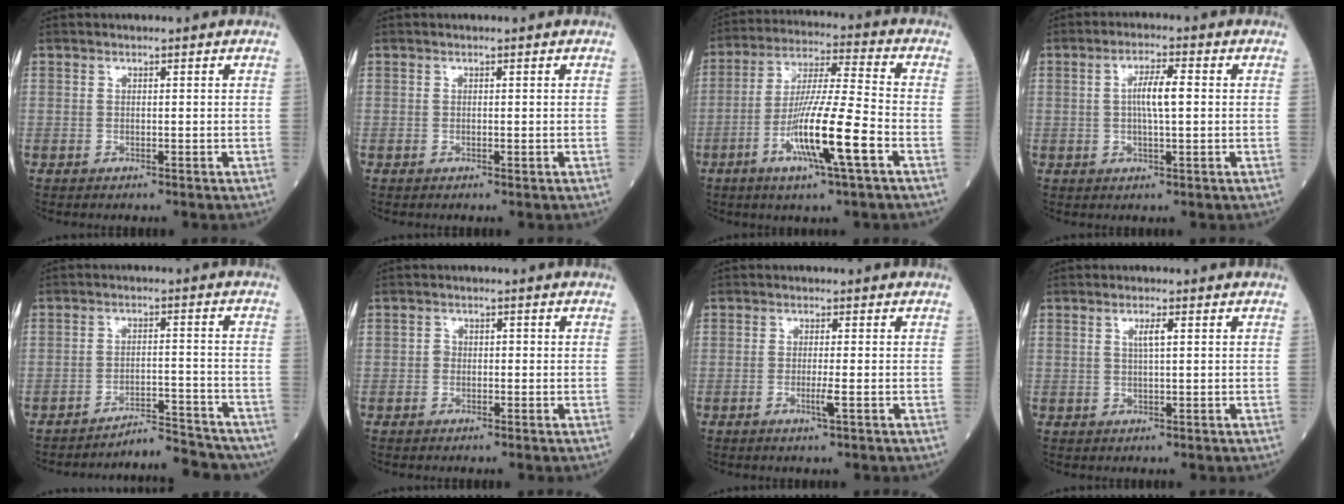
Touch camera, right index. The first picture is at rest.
{"total": 0.0}
{"total": 13.4, "force": [-5.0, 0.2, 12.5], "torque": [-0.233, -0.010, -0.093]}
{"total": 4.9, "force": [0.4, 0.7, 4.8], "torque": [-0.089, 0.007, 0.005]}
{"total": 8.3, "force": [-8.3, 0.8, 0.2], "torque": [0.008, 0.028, -0.116]}
{"total": 1.2, "force": [-0.3, 1.0, 0.5], "torque": [-0.003, 0.005, -0.008]}
{"total": 2.1, "force": [-0.8, -0.3, 1.9], "torque": [-0.040, -0.005, -0.014]}
{"total": 2.1, "force": [0.7, 0.2, 2.0], "torque": [-0.038, -0.001, 0.013]}